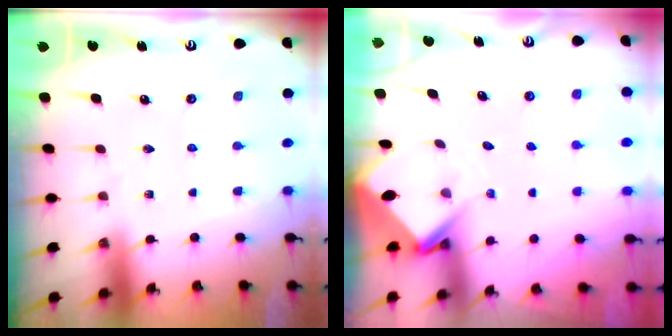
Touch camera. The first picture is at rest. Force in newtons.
{"total": 3.4, "press": 3.3, "slide": 0.3}